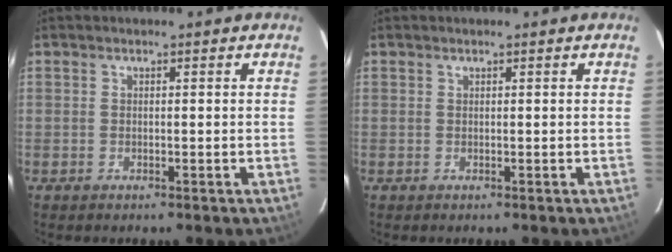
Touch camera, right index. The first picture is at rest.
{"total": 0.0}